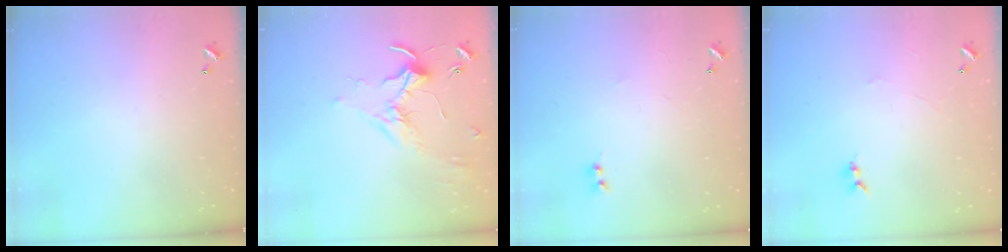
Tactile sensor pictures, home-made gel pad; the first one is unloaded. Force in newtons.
{"total": 1.8, "press": 1.8, "slide": 0.4}
{"total": 2.0, "press": 2.0, "slide": 0.5}
{"total": 0.0}